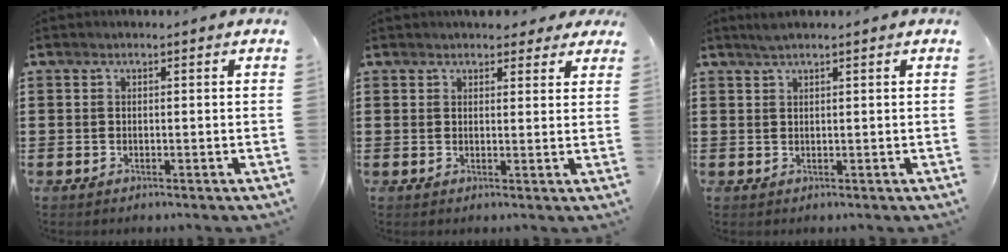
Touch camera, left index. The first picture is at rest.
{"total": 2.9, "force": [2.6, 1.0, 0.9], "torque": [-0.007, -0.005, 0.046]}
{"total": 1.5, "force": [1.2, 0.1, 1.0], "torque": [-0.020, 0.002, 0.021]}